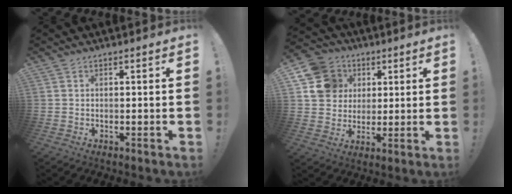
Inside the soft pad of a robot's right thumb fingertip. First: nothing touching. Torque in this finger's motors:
{"motor_torque": [1.04, 1.17, 0.58, 0.20, 0.00]}